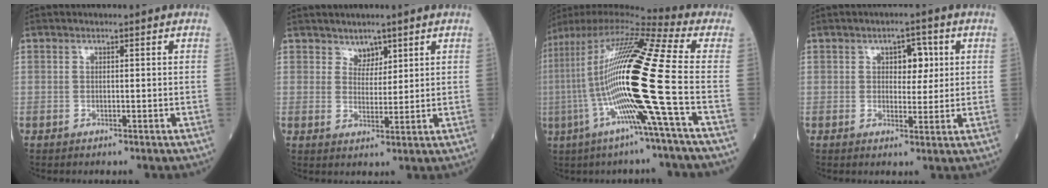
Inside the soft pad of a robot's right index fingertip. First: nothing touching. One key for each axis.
{"total": 2.5, "fx": 2.0, "fy": 1.4, "fz": 0.5, "tx": -0.003, "ty": -0.003, "tz": 0.035}
{"total": 22.0, "fx": -3.6, "fy": -1.2, "fz": 21.6, "tx": -0.438, "ty": -0.016, "tz": -0.093}
{"total": 4.0, "fx": 1.2, "fy": 2.2, "fz": 3.0, "tx": -0.036, "ty": 0.008, "tz": 0.018}